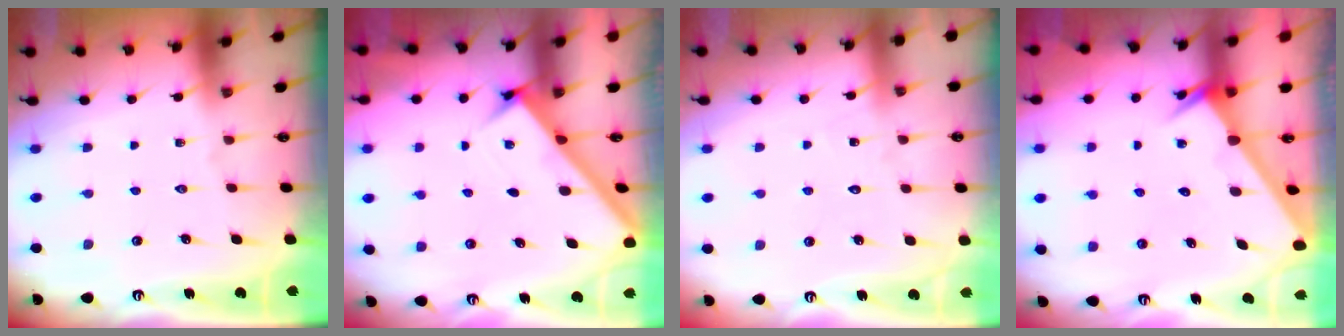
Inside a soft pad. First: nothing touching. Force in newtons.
{"total": 2.8, "press": 2.7, "slide": 0.4}
{"total": 4.8, "press": 4.8, "slide": 0.4}
{"total": 2.6, "press": 2.6, "slide": 0.0}